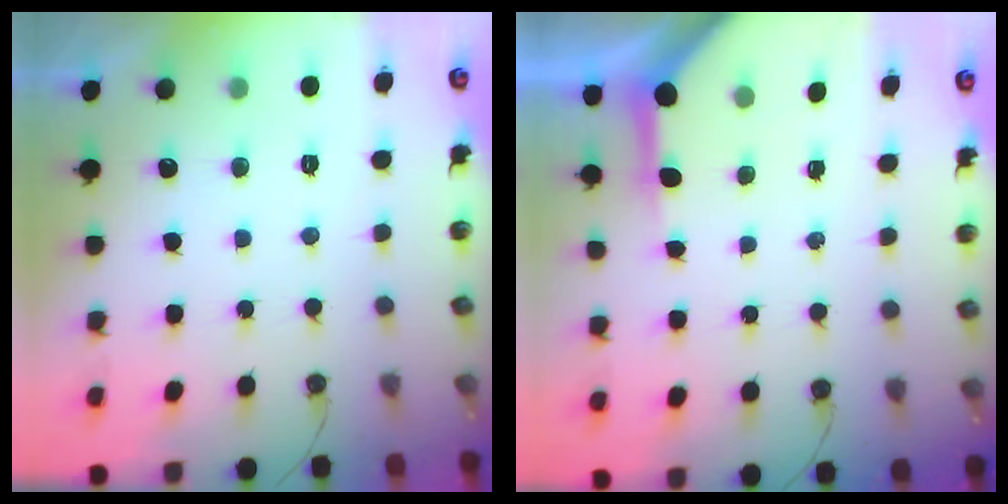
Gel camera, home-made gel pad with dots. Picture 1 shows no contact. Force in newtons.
{"total": 4.0, "press": 3.9, "slide": 0.2}